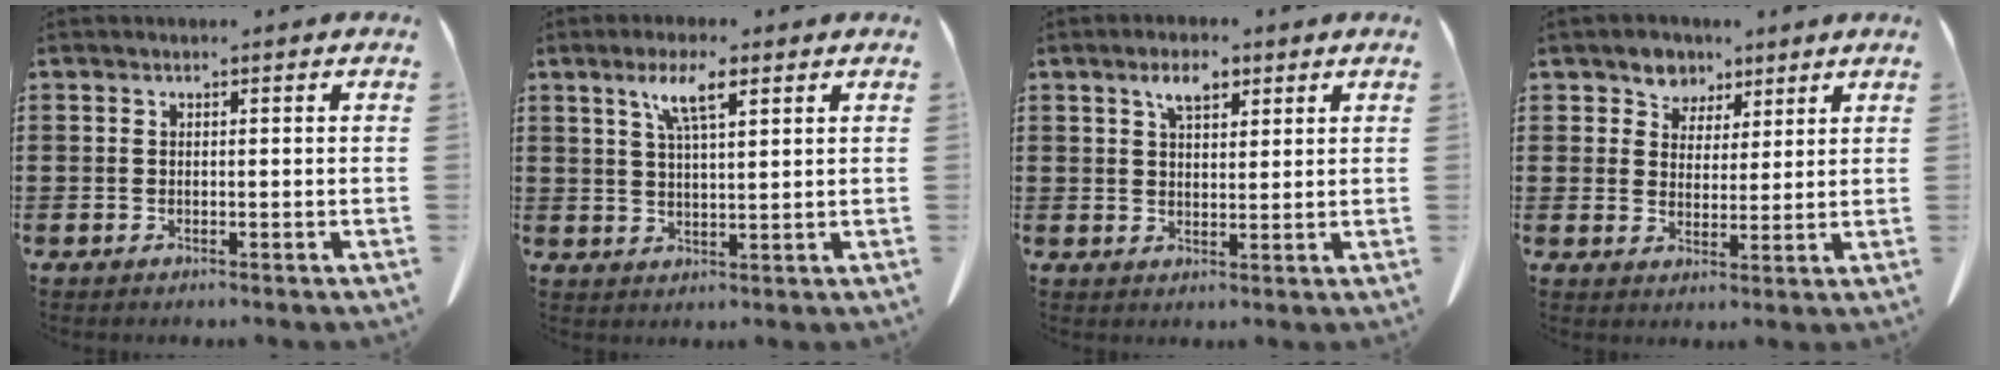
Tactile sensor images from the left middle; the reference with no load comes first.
{"total": 6.2, "force": [3.4, 1.3, 5.0], "torque": [-0.108, 0.010, 0.057]}
{"total": 4.2, "force": [2.6, 1.9, 2.8], "torque": [-0.046, 0.001, 0.042]}
{"total": 4.5, "force": [3.3, 3.1, 0.1], "torque": [-0.028, -0.001, 0.058]}